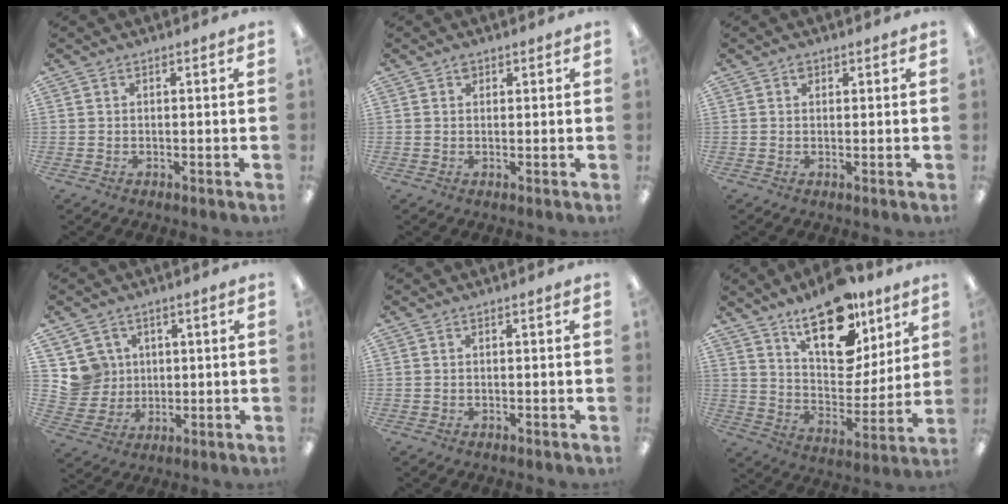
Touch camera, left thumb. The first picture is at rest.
{"total": 1.5, "force": [0.9, 1.1, 0.6], "torque": [-0.004, -0.002, 0.016]}
{"total": 1.5, "force": [0.8, 1.0, 0.6], "torque": [-0.006, -0.001, 0.013]}
{"total": 7.8, "force": [3.1, 7.2, 0.1], "torque": [-0.015, -0.004, 0.065]}
{"total": 0.0}
{"total": 19.9, "force": [13.1, 9.9, 11.2], "torque": [-0.163, -0.078, 0.226]}